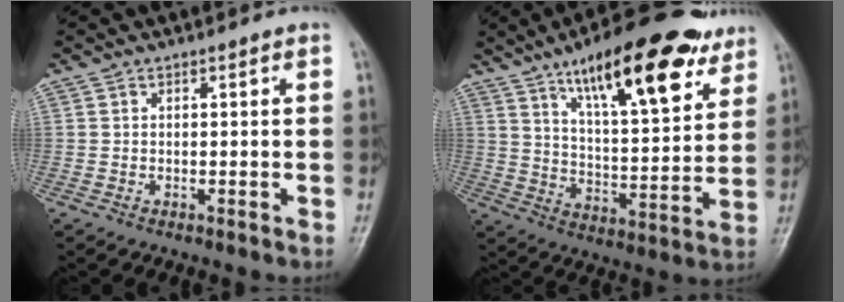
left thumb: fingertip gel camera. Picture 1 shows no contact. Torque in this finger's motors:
{"motor_torque": [0.22, 0.32, 1.51, -1.25, 0.14]}